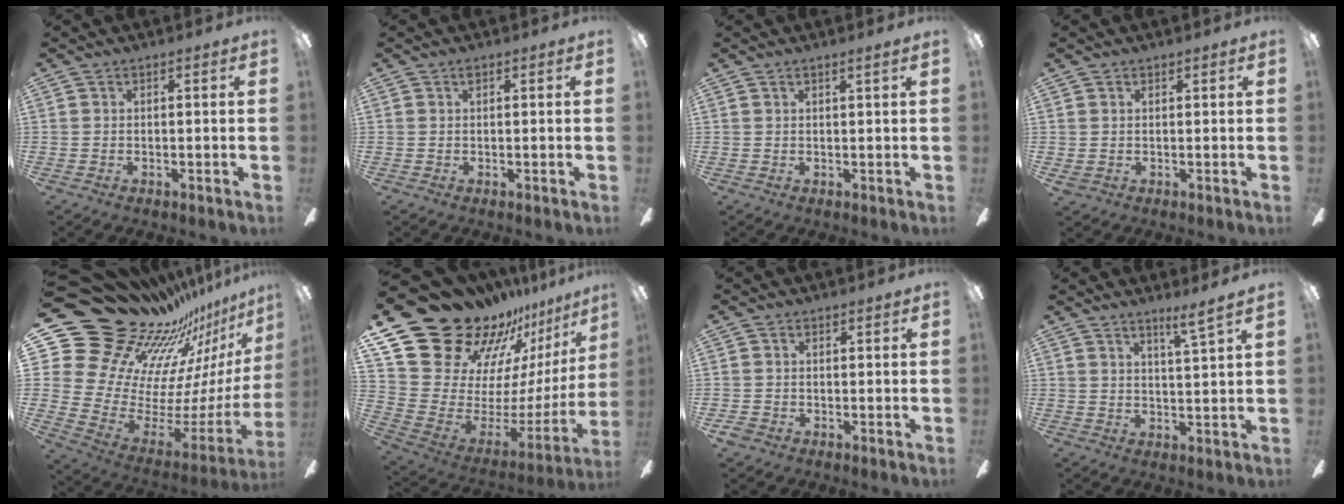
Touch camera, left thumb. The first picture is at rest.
{"total": 0.6, "force": [0.4, 0.2, 0.4], "torque": [-0.008, 0.002, 0.007]}
{"total": 1.2, "force": [1.0, -0.3, 0.6], "torque": [-0.012, -0.002, 0.018]}
{"total": 1.5, "force": [0.9, 1.2, 0.2], "torque": [-0.005, 0.001, 0.017]}
{"total": 25.1, "force": [19.1, 12.7, 10.0], "torque": [-0.140, -0.202, 0.415]}
{"total": 26.6, "force": [20.5, 13.0, 10.8], "torque": [-0.187, -0.170, 0.398]}
{"total": 1.9, "force": [-0.5, 1.8, 0.5], "torque": [-0.008, 0.004, -0.008]}
{"total": 4.3, "force": [3.7, -0.8, 2.2], "torque": [-0.036, -0.028, 0.059]}